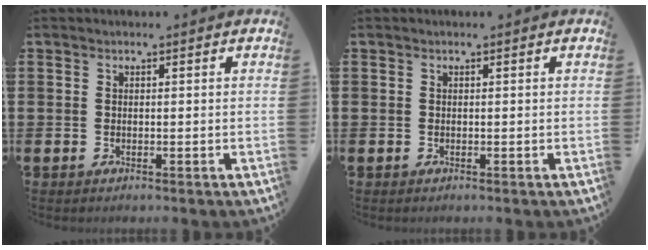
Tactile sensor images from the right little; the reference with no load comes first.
{"total": 0.0}